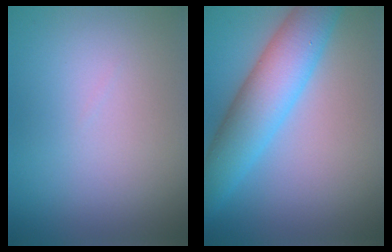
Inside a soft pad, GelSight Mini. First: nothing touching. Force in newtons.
{"total": 7.0, "press": 7.0, "slide": 0.1}